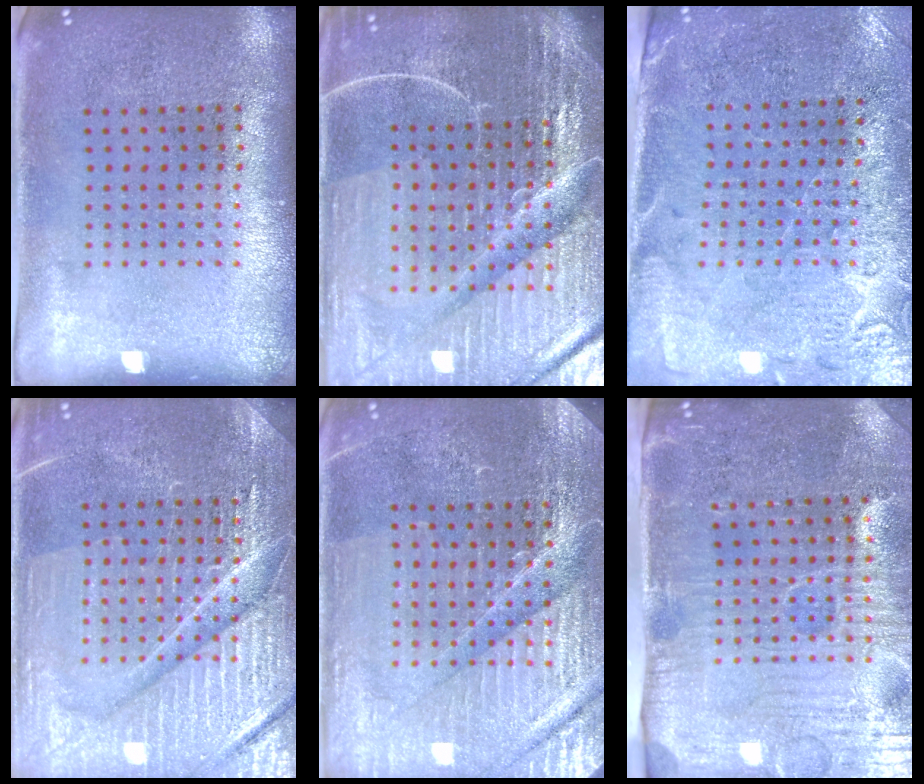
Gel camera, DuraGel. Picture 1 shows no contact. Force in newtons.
{"total": 7.1, "press": 6.2, "slide": 3.5}
{"total": 3.0, "press": 2.9, "slide": 1.0}
{"total": 7.5, "press": 7.4, "slide": 0.9}
{"total": 4.9, "press": 4.6, "slide": 1.7}
{"total": 5.1, "press": 4.5, "slide": 2.5}